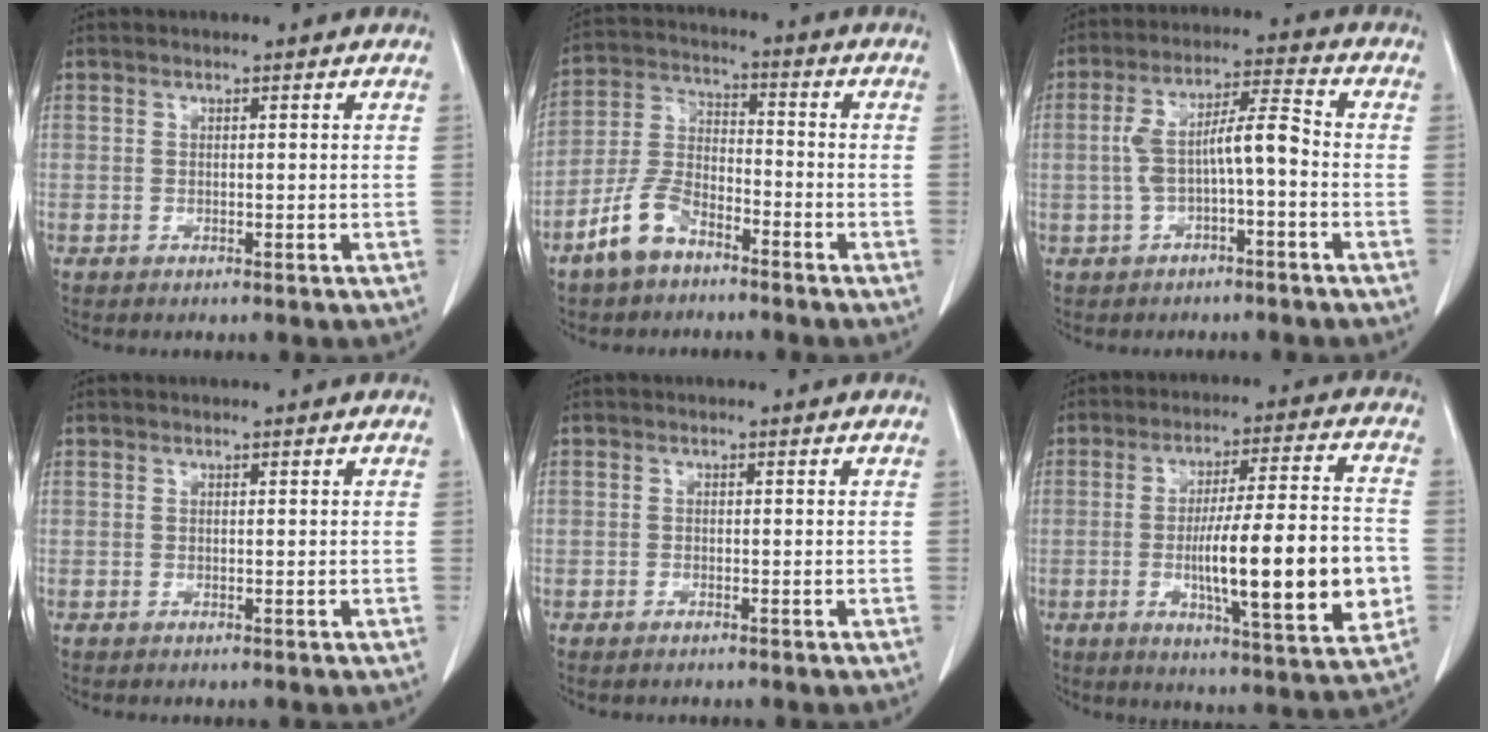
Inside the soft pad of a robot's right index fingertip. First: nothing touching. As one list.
[{"total": 9.4, "force": [-6.5, 4.2, 5.3], "torque": [-0.126, 0.009, -0.136]}, {"total": 8.2, "force": [-1.1, 1.7, 7.9], "torque": [-0.154, 0.031, -0.019]}, {"total": 0.0}, {"total": 0.7, "force": [-0.4, 0.4, 0.4], "torque": [-0.010, -0.001, -0.005]}, {"total": 18.7, "force": [-3.0, 2.2, 18.3], "torque": [-0.275, -0.001, -0.040]}]